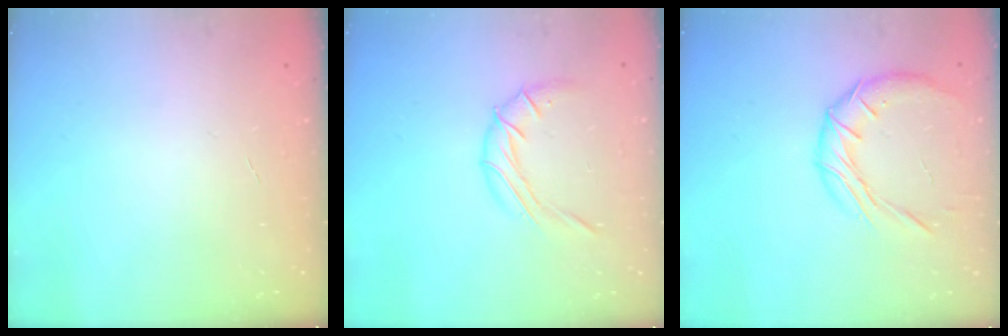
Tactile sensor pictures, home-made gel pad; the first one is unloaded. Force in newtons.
{"total": 8.5, "press": 8.5, "slide": 0.7}
{"total": 11.5, "press": 11.5, "slide": 0.8}